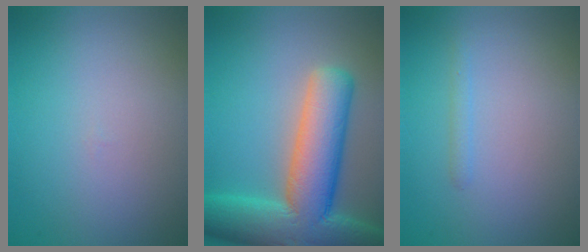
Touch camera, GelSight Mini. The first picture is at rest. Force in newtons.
{"total": 12.1, "press": 12.1, "slide": 0.9}
{"total": 0.7, "press": 0.7, "slide": 0.0}